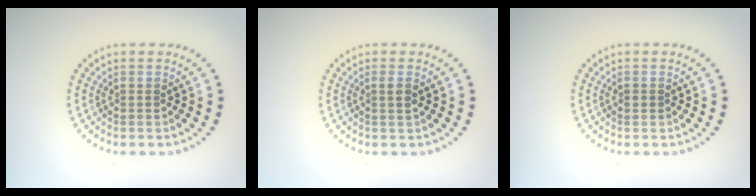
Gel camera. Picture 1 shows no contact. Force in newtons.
{"total": 1.1, "press": 0.9, "slide": 0.6}
{"total": 0.7, "press": 0.7, "slide": 0.1}